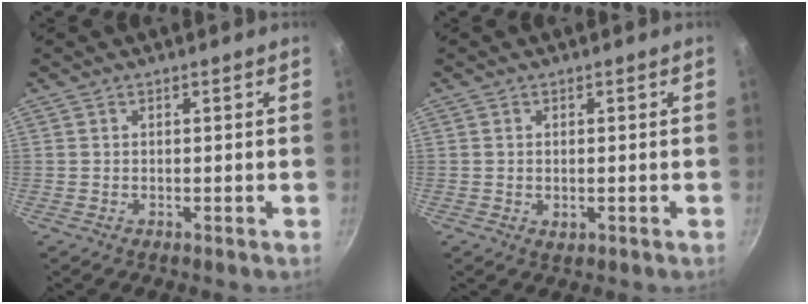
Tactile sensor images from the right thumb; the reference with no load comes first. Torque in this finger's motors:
{"motor_torque": [-0.30, 0.09, -0.26, 0.19, -0.06]}